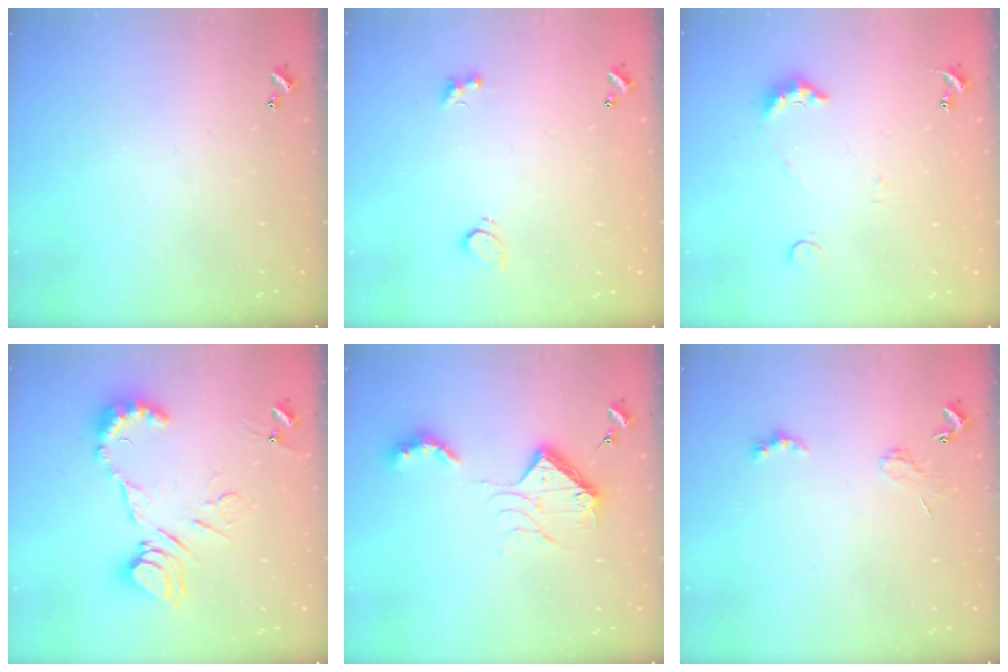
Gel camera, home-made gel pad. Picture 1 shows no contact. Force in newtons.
{"total": 3.1, "press": 2.8, "slide": 1.3}
{"total": 3.7, "press": 3.6, "slide": 0.8}
{"total": 13.4, "press": 13.3, "slide": 1.4}
{"total": 12.0, "press": 12.0, "slide": 0.4}
{"total": 2.0, "press": 1.9, "slide": 0.4}